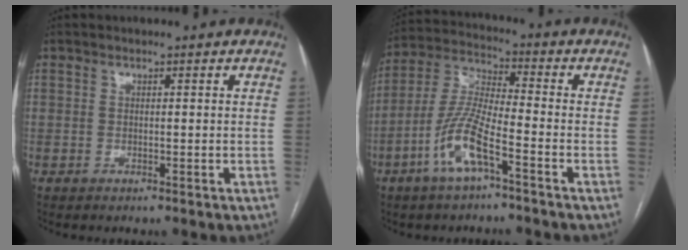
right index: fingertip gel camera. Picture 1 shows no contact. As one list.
[{"total": 10.0, "force": [-4.8, 1.8, 8.6], "torque": [-0.191, 0.002, -0.098]}]